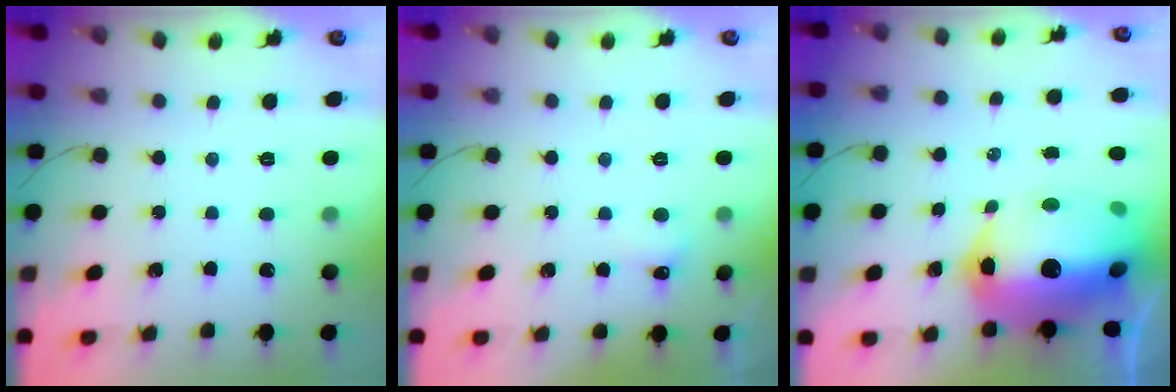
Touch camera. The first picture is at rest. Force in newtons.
{"total": 3.9, "press": 3.8, "slide": 1.1}
{"total": 25.4, "press": 23.2, "slide": 10.3}